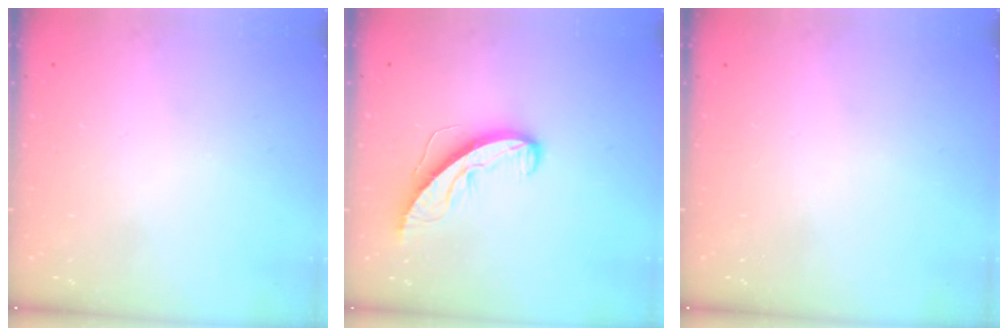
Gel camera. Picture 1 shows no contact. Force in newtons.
{"total": 8.6, "press": 8.5, "slide": 0.8}
{"total": 0.0}